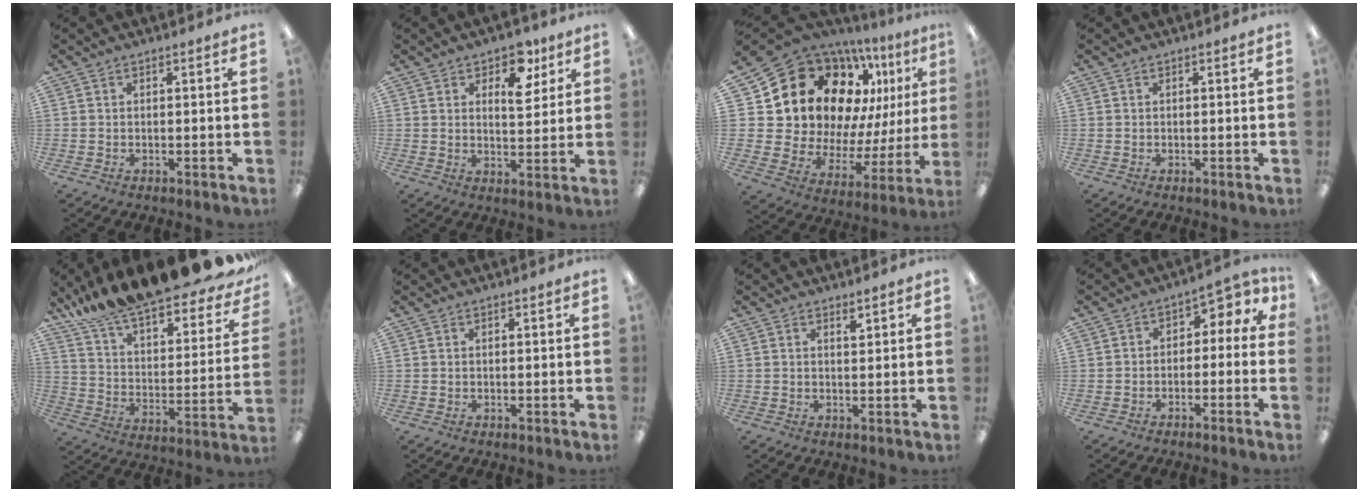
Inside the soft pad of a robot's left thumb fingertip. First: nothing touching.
{"total": 9.5, "force": [5.2, 5.3, 5.9], "torque": [-0.073, -0.016, 0.086]}
{"total": 22.6, "force": [12.5, 15.6, 10.7], "torque": [-0.214, -0.098, 0.257]}
{"total": 0.0}
{"total": 17.4, "force": [15.4, 3.6, 7.2], "torque": [-0.122, -0.121, 0.262]}
{"total": 0.0}
{"total": 1.7, "force": [1.3, 0.6, 1.0], "torque": [-0.005, -0.006, 0.019]}
{"total": 4.1, "force": [-2.6, 2.5, 1.9], "torque": [-0.021, 0.018, -0.054]}